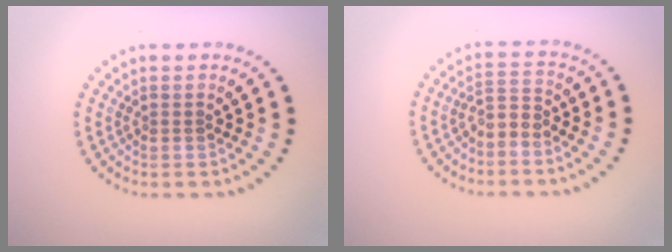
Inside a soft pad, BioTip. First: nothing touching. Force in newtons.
{"total": 2.1, "press": 1.6, "slide": 1.3}